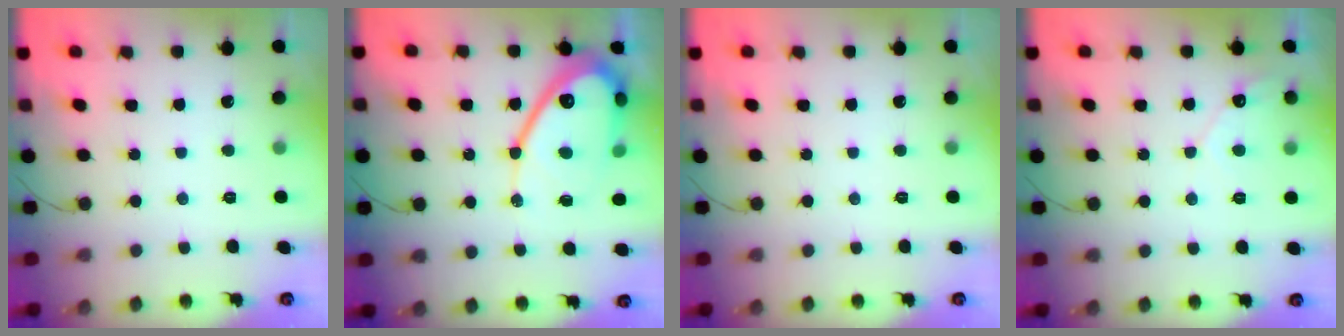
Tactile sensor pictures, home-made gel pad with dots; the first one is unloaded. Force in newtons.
{"total": 16.0, "press": 16.0, "slide": 1.4}
{"total": 0.0}
{"total": 4.1, "press": 4.1, "slide": 0.3}